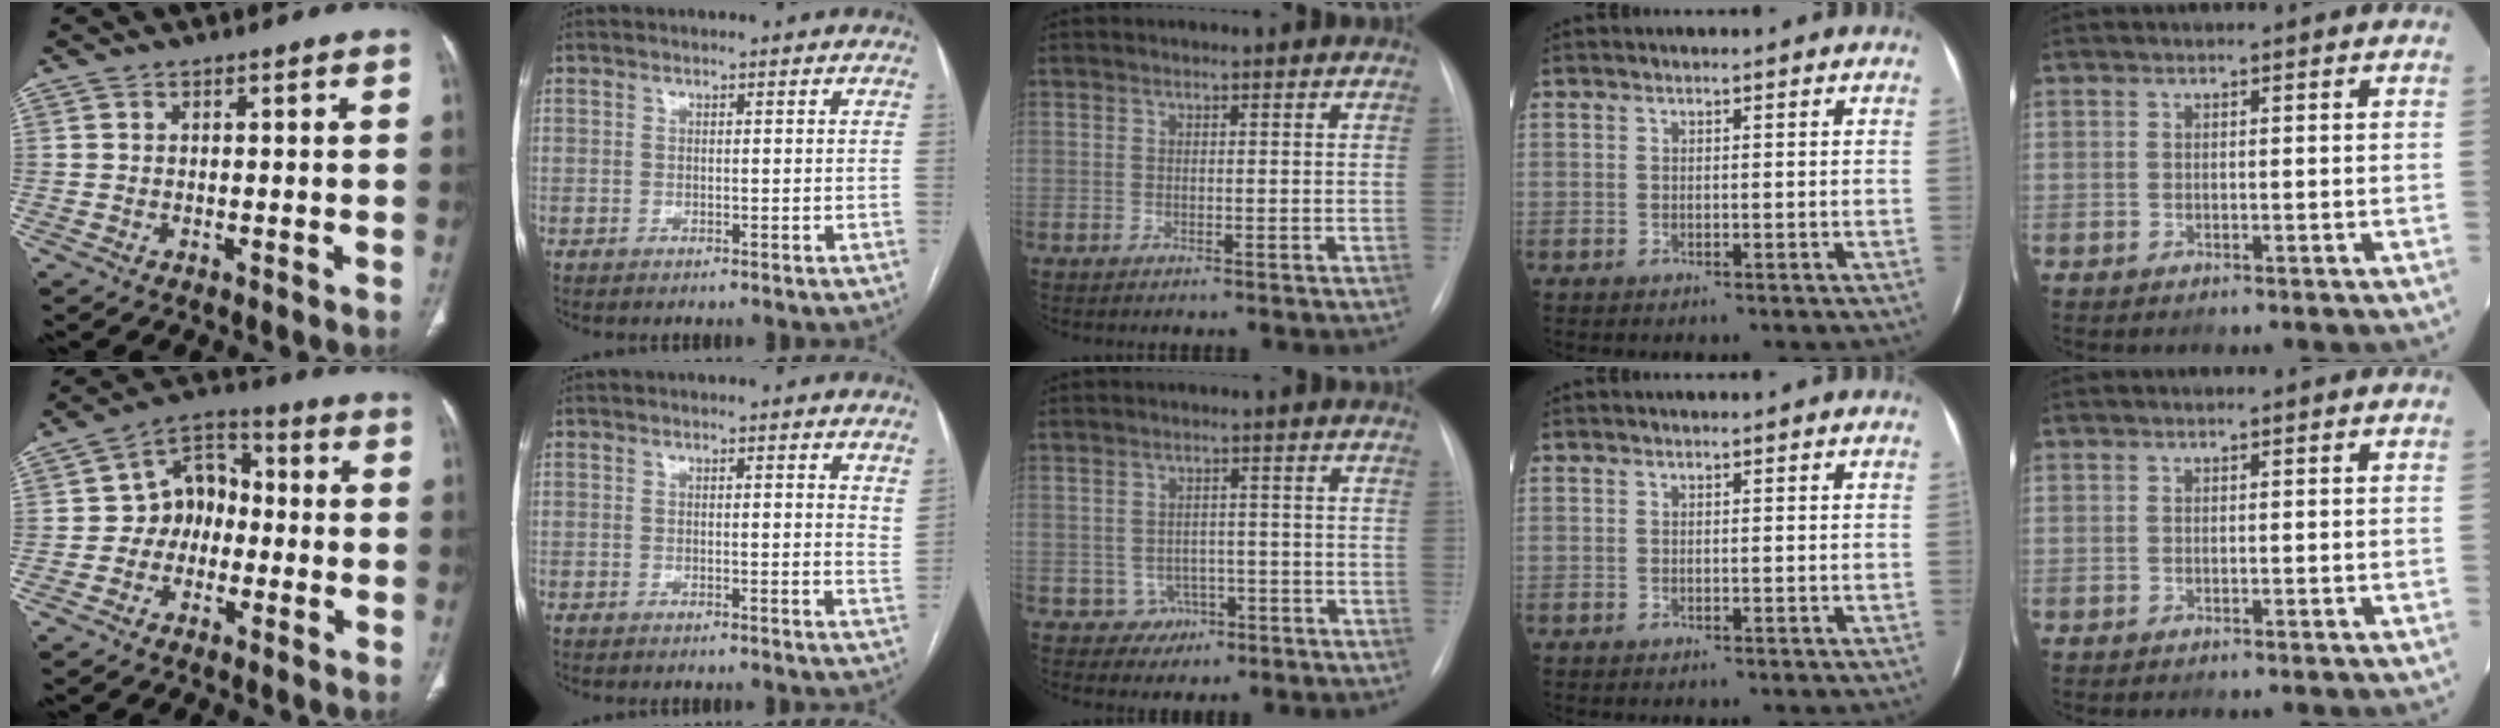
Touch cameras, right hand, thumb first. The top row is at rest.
{"thumb": {"total": 8.8, "force": [-1.4, 7.1, 5.0], "torque": [-0.041, 0.036, -0.042]}, "index": {"total": 2.8, "force": [2.2, 0.7, 1.6], "torque": [-0.020, -0.009, 0.013]}, "middle": {"total": 3.2, "force": [-1.4, 2.9, 0.3], "torque": [0.004, 0.013, -0.010]}}